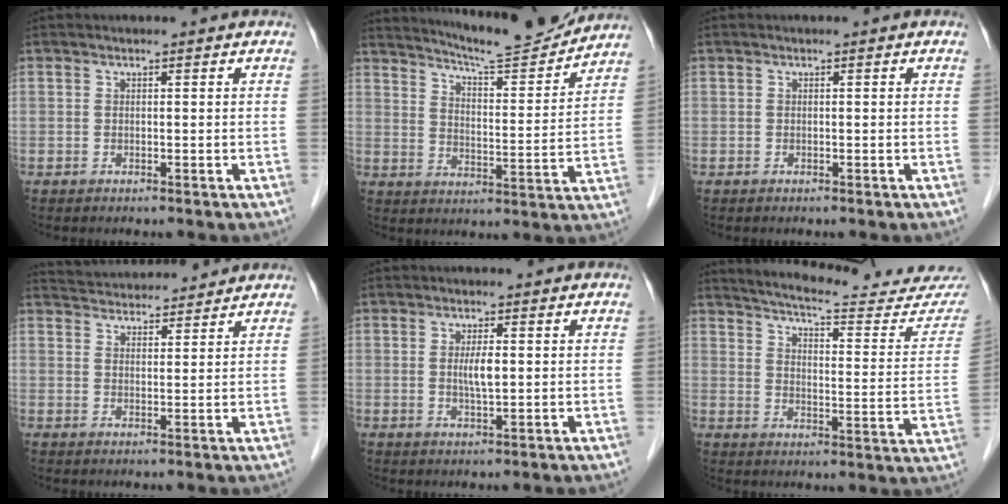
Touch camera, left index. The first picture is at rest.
{"total": 13.5, "force": [13.0, 0.0, 3.8], "torque": [-0.065, -0.010, 0.190]}
{"total": 0.0}
{"total": 10.0, "force": [9.6, 1.5, 2.0], "torque": [-0.032, 0.027, 0.140]}
{"total": 2.8, "force": [0.4, 0.4, 2.8], "torque": [-0.053, -0.002, 0.008]}
{"total": 22.2, "force": [21.0, 2.4, 6.9], "torque": [-0.092, -0.075, 0.255]}